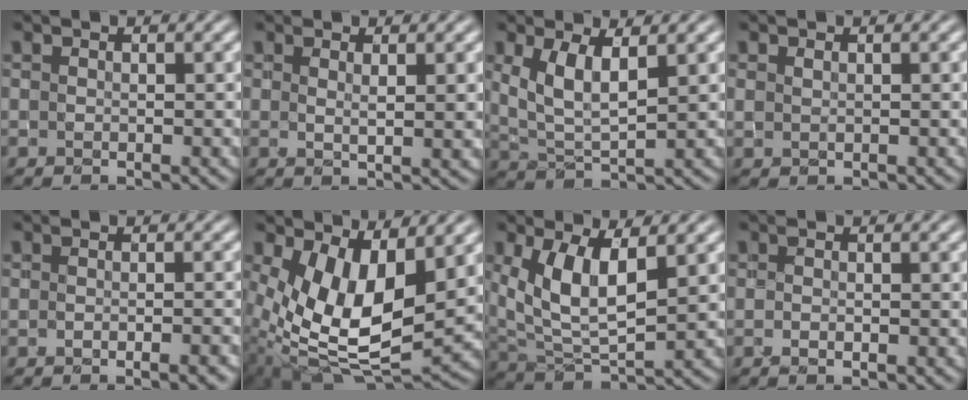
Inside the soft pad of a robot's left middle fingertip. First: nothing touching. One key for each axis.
{"total": 1.8, "fx": 0.8, "fy": 0.3, "fz": 1.5, "tx": -0.023, "ty": -0.003, "tz": 0.014}
{"total": 4.6, "fx": 1.7, "fy": 1.9, "fz": 3.9, "tx": -0.089, "ty": -0.006, "tz": 0.037}
{"total": 0.7, "fx": 0.3, "fy": 0.4, "fz": 0.4, "tx": -0.014, "ty": -0.001, "tz": 0.010}
{"total": 2.2, "fx": -1.0, "fy": 0.7, "fz": 1.9, "tx": -0.012, "ty": 0.001, "tz": -0.012}
{"total": 10.7, "fx": 1.9, "fy": 5.4, "fz": 9.1, "tx": -0.178, "ty": -0.026, "tz": 0.038}
{"total": 6.6, "fx": 2.0, "fy": 3.0, "fz": 5.5, "tx": -0.121, "ty": -0.011, "tz": 0.046}
{"total": 0.8, "fx": -0.3, "fy": 0.4, "fz": 0.7, "tx": -0.013, "ty": -0.002, "tz": -0.004}